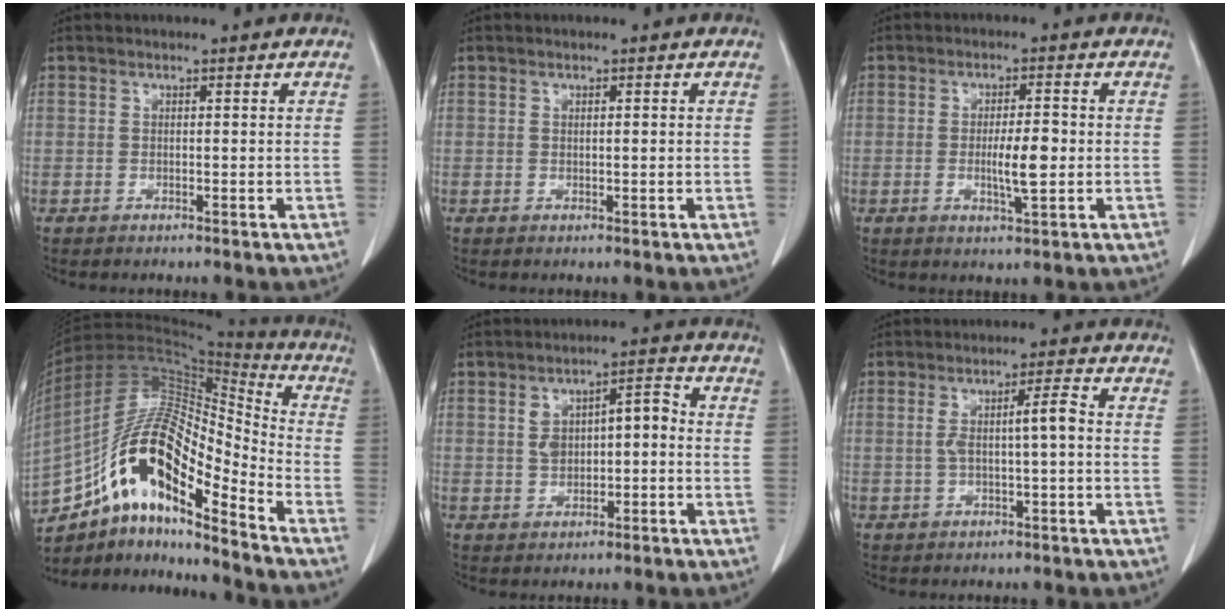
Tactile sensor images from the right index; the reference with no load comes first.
{"total": 0.5, "force": [0.1, 0.1, 0.5], "torque": [-0.011, 0.000, 0.003]}
{"total": 5.2, "force": [-0.6, 0.9, 5.1], "torque": [-0.091, -0.005, -0.007]}
{"total": 18.4, "force": [-10.8, 4.4, 14.2], "torque": [-0.273, 0.029, -0.187]}
{"total": 6.3, "force": [0.1, 3.1, 5.4], "torque": [-0.096, 0.031, 0.003]}
{"total": 4.6, "force": [0.0, 0.4, 4.6], "torque": [-0.086, 0.015, 0.003]}